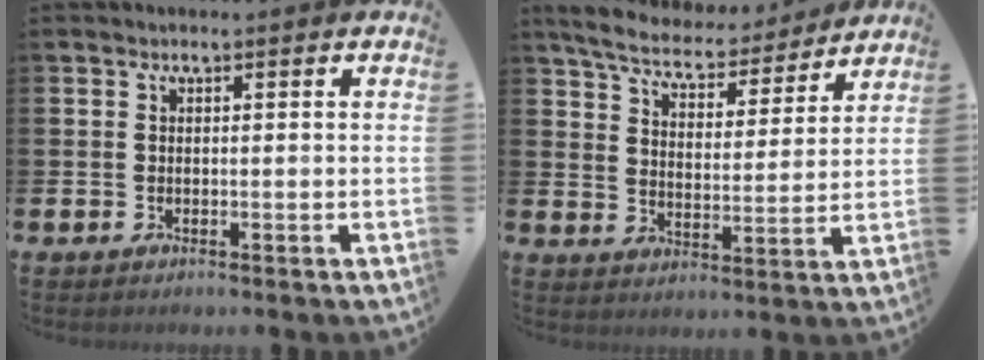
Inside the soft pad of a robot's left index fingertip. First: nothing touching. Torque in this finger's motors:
{"motor_torque": [0.96, -1.19, 0.03, 0.14]}